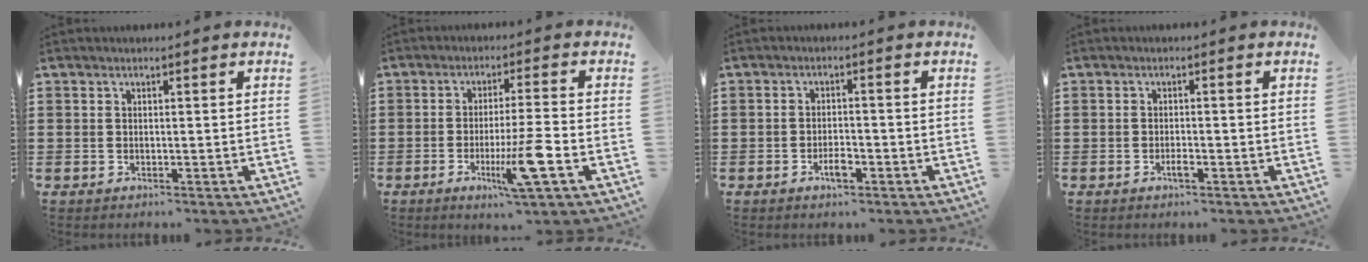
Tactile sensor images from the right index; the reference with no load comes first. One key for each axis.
{"total": 9.3, "fx": -3.3, "fy": 0.4, "fz": 8.7, "tx": -0.158, "ty": -0.014, "tz": -0.060}
{"total": 3.1, "fx": -1.6, "fy": 1.0, "fz": 2.4, "tx": -0.049, "ty": 0.001, "tz": -0.032}
{"total": 1.7, "fx": -0.9, "fy": 0.4, "fz": 1.4, "tx": -0.027, "ty": -0.002, "tz": -0.016}